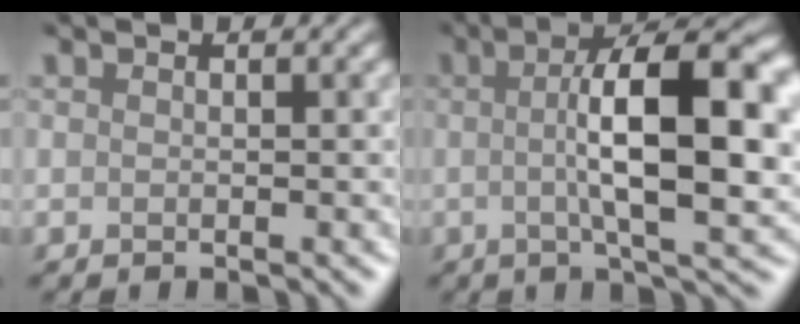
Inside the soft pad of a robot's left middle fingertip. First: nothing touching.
{"total": 10.1, "force": [0.4, 1.8, 9.9], "torque": [-0.153, 0.017, 0.024]}